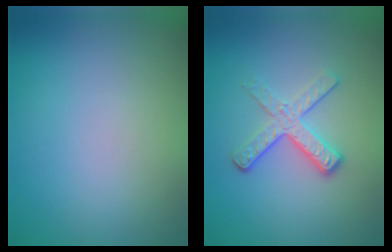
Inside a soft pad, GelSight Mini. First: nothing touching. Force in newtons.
{"total": 3.6, "press": 2.6, "slide": 2.5}